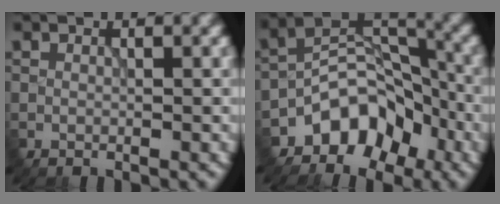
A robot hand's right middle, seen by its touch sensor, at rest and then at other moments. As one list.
[{"total": 6.4, "force": [-4.3, 3.9, 2.6], "torque": [-0.016, 0.006, -0.076]}]